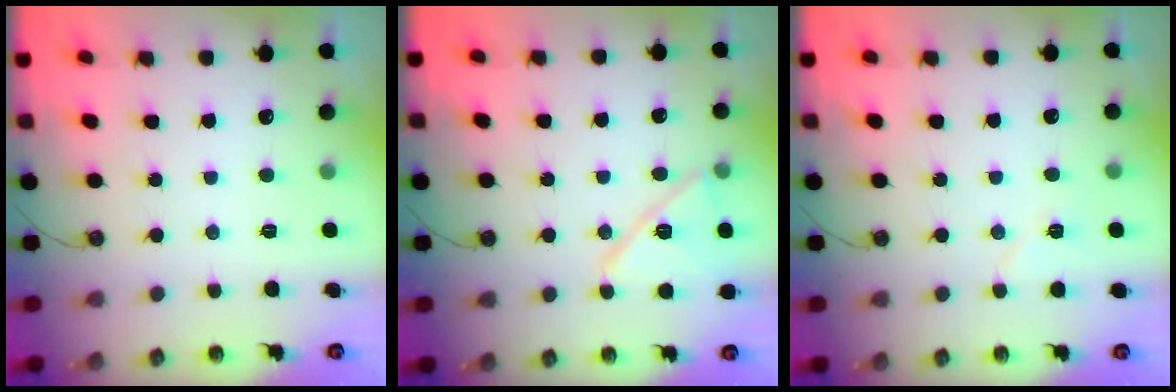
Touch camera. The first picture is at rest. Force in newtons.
{"total": 13.3, "press": 13.2, "slide": 1.5}
{"total": 5.4, "press": 5.3, "slide": 1.2}